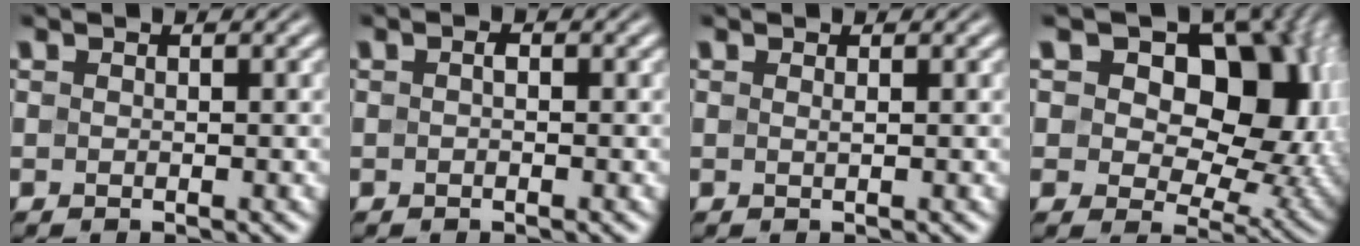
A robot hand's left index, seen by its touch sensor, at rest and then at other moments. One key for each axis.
{"total": 0.7, "fx": -0.1, "fy": 0.2, "fz": 0.6, "tx": -0.014, "ty": 0.001, "tz": -0.002}
{"total": 0.6, "fx": 0.2, "fy": 0.1, "fz": 0.5, "tx": -0.004, "ty": 0.001, "tz": 0.001}
{"total": 14.8, "fx": 4.8, "fy": 9.5, "fz": 10.2, "tx": -0.121, "ty": 0.021, "tz": 0.060}